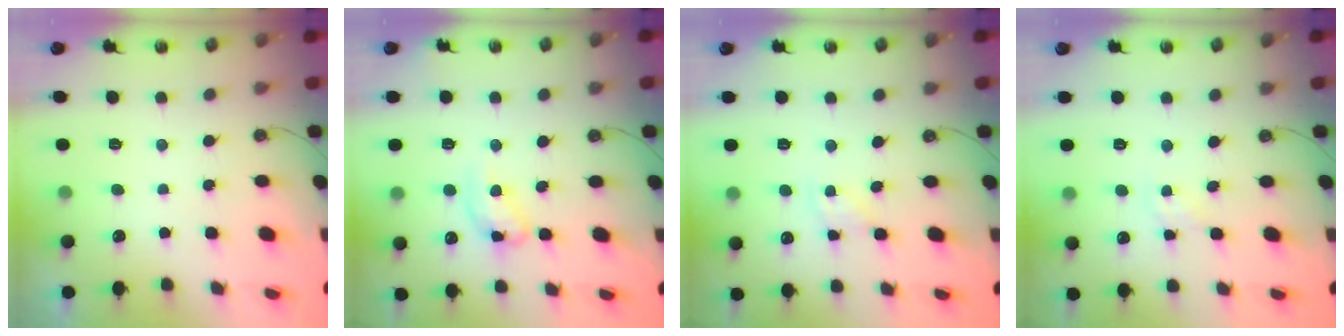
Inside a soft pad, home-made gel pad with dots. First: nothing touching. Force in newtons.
{"total": 12.3, "press": 12.3, "slide": 0.8}
{"total": 2.6, "press": 2.6, "slide": 0.4}
{"total": 1.4, "press": 1.4, "slide": 0.2}